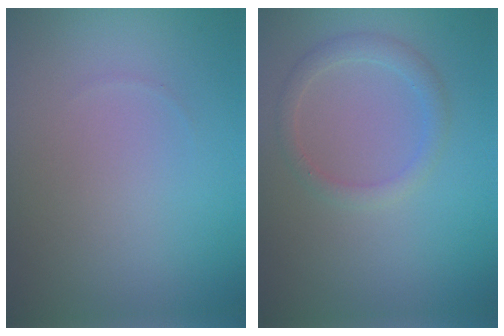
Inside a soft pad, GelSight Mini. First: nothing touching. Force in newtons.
{"total": 1.8, "press": 1.8, "slide": 0.2}